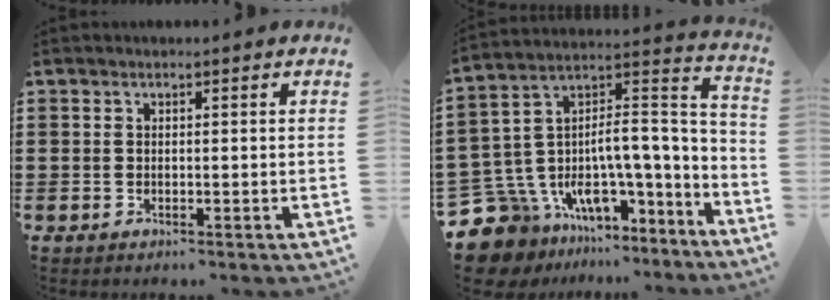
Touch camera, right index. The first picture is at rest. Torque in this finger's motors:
{"motor_torque": [1.02, -0.37, 0.47, 0.21]}